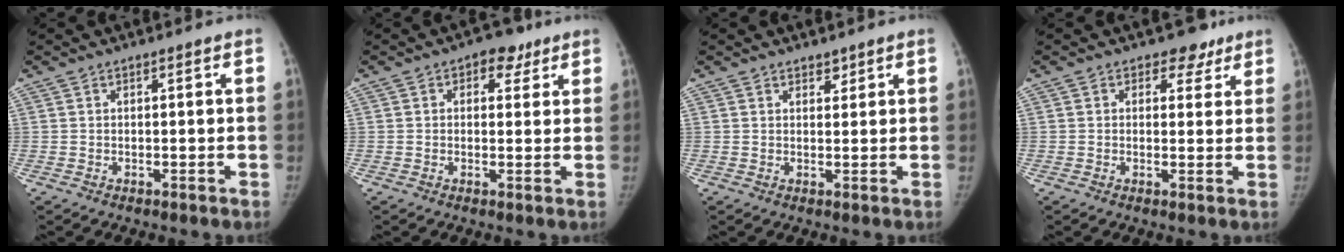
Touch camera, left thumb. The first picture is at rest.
{"total": 5.2, "force": [2.5, 3.6, 2.8], "torque": [-0.005, -0.004, 0.027]}
{"total": 1.7, "force": [1.3, 1.0, 0.3], "torque": [0.013, -0.014, 0.015]}
{"total": 4.3, "force": [2.7, 3.1, 1.2], "torque": [0.012, -0.010, 0.034]}